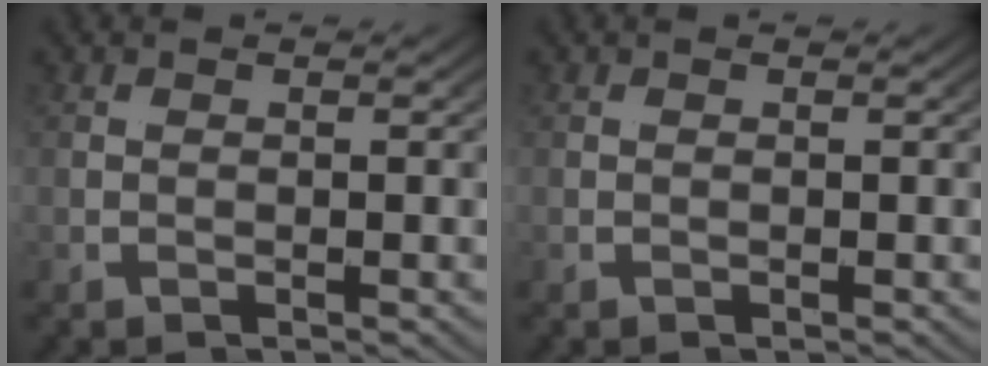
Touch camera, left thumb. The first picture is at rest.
{"total": 0.0}